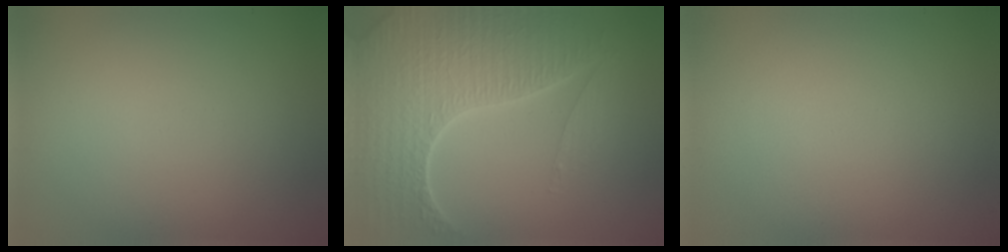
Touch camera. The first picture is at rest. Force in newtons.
{"total": 7.5, "press": 5.6, "slide": 5.1}
{"total": 0.0}